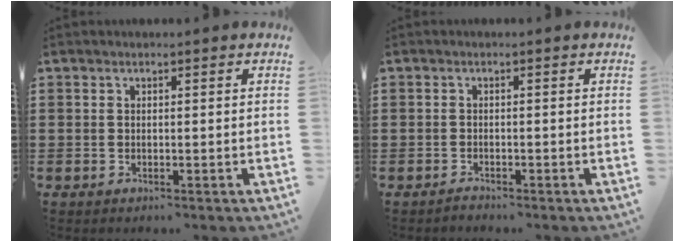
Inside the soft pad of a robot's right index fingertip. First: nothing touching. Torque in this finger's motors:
{"motor_torque": [-1.76, 0.38, -1.05, -0.21]}